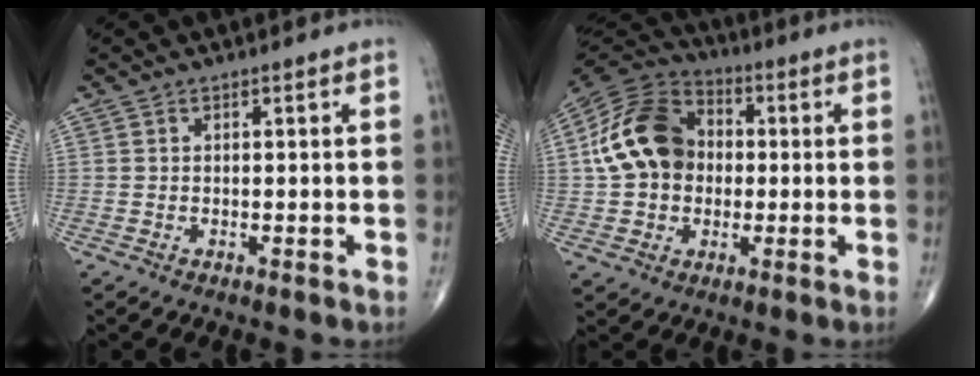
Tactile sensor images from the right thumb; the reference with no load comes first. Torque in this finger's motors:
{"motor_torque": [0.34, 1.75, 0.18, -0.01, 0.16]}